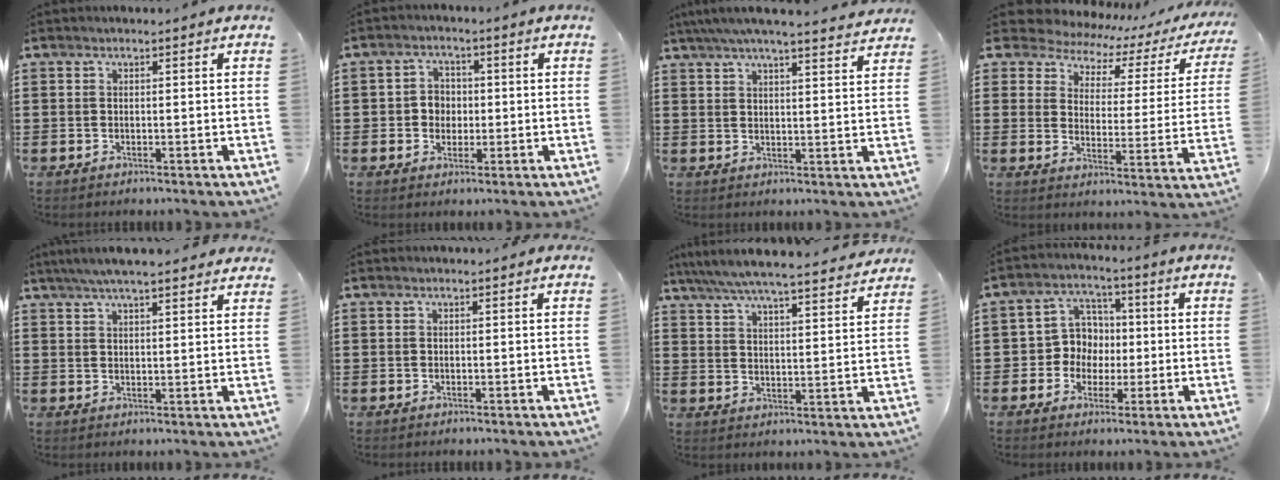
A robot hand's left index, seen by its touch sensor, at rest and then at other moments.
{"total": 3.5, "force": [-0.3, 3.1, 1.4], "torque": [-0.040, 0.009, -0.011]}
{"total": 5.2, "force": [4.7, 0.0, 2.3], "torque": [-0.059, -0.017, 0.083]}
{"total": 5.0, "force": [4.4, 2.0, 1.3], "torque": [-0.053, -0.027, 0.072]}
{"total": 4.9, "force": [4.3, 0.4, 2.4], "torque": [-0.058, -0.003, 0.077]}
{"total": 0.0}
{"total": 6.2, "force": [5.7, -0.1, 2.4], "torque": [-0.070, -0.037, 0.097]}
{"total": 6.5, "force": [-0.4, 6.2, 1.6], "torque": [-0.056, 0.016, -0.008]}